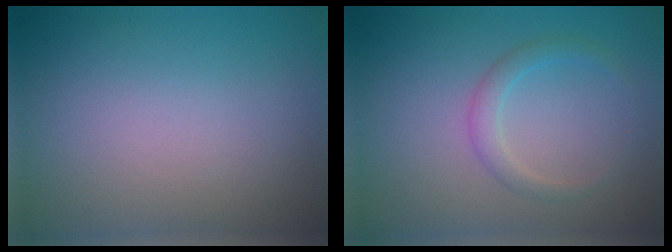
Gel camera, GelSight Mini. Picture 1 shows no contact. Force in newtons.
{"total": 1.7, "press": 1.7, "slide": 0.1}